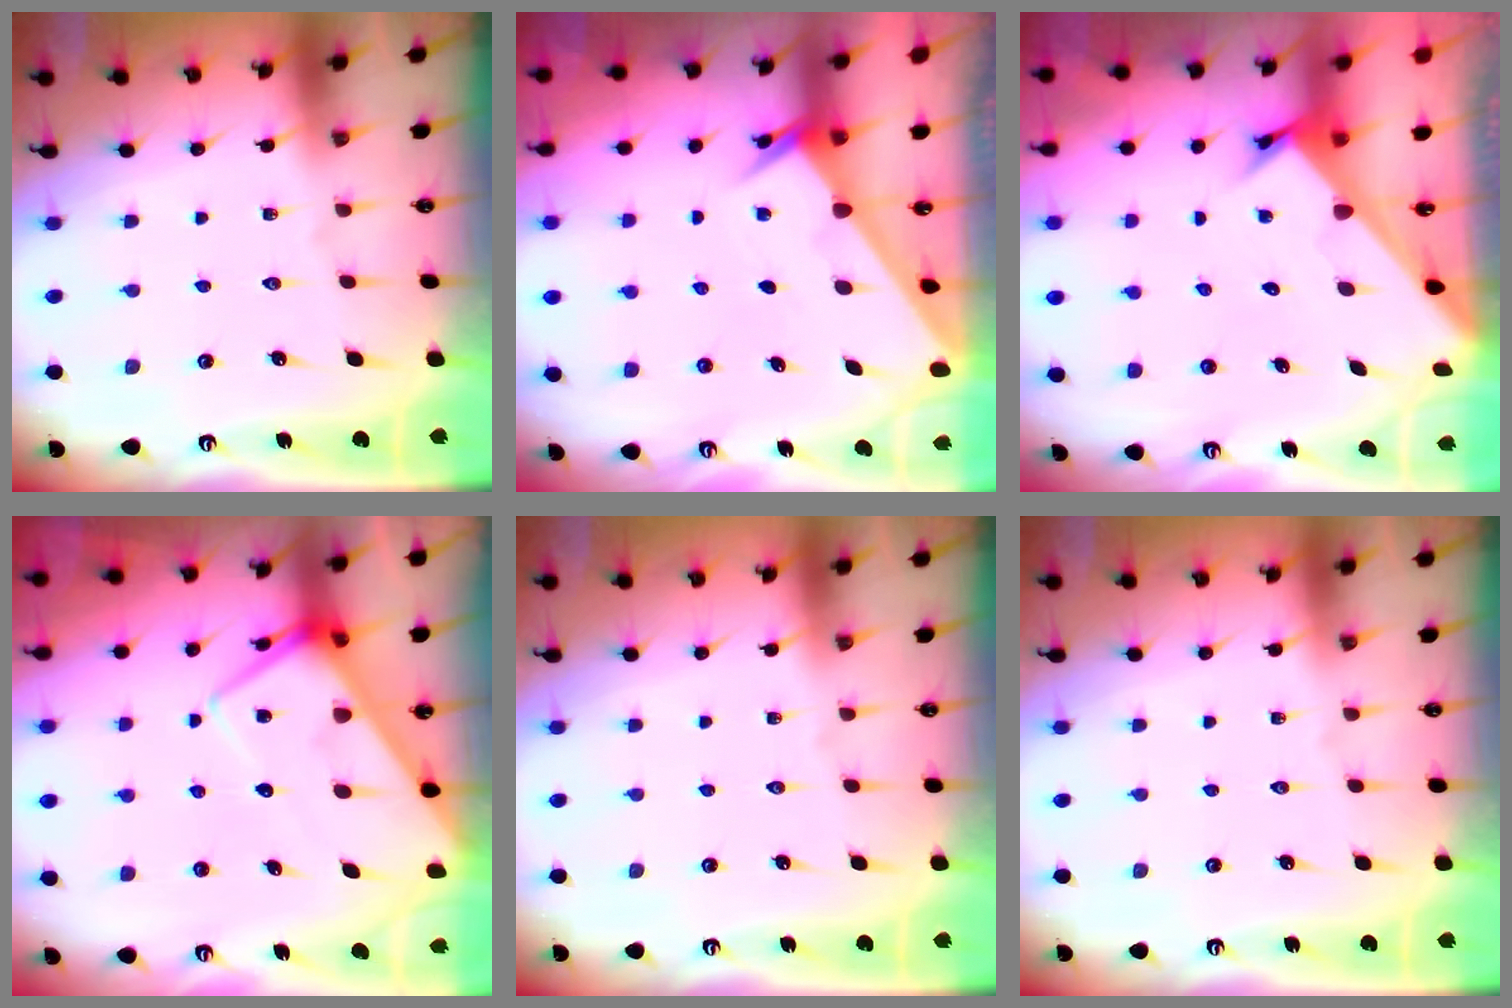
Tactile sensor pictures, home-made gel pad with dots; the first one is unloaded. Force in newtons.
{"total": 1.9, "press": 1.9, "slide": 0.0}
{"total": 2.7, "press": 2.7, "slide": 0.3}
{"total": 9.8, "press": 9.8, "slide": 0.8}
{"total": 0.0}
{"total": 0.0}